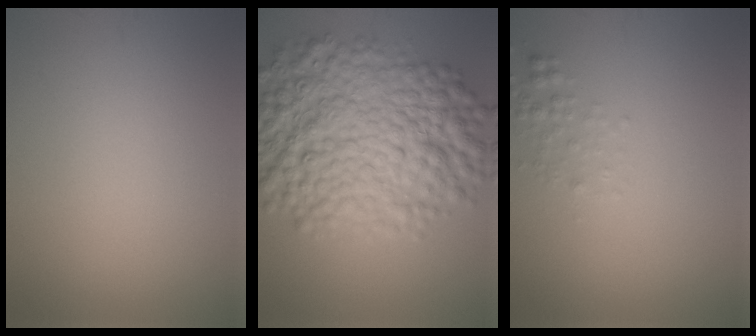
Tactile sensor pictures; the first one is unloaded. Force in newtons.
{"total": 11.3, "press": 11.3, "slide": 0.1}
{"total": 1.3, "press": 1.3, "slide": 0.1}